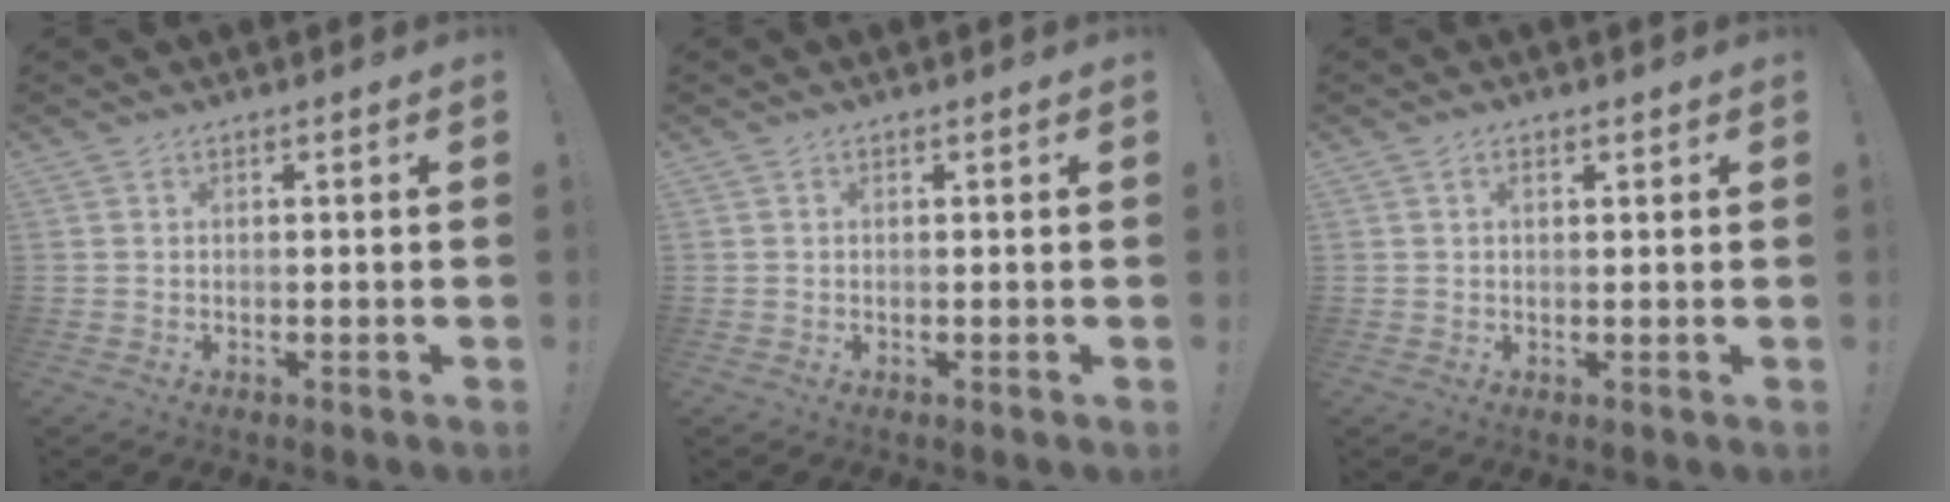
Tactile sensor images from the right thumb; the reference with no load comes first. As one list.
[{"total": 0.0}, {"total": 1.5, "force": [0.7, 0.8, 1.0], "torque": [-0.013, 0.000, 0.010]}]